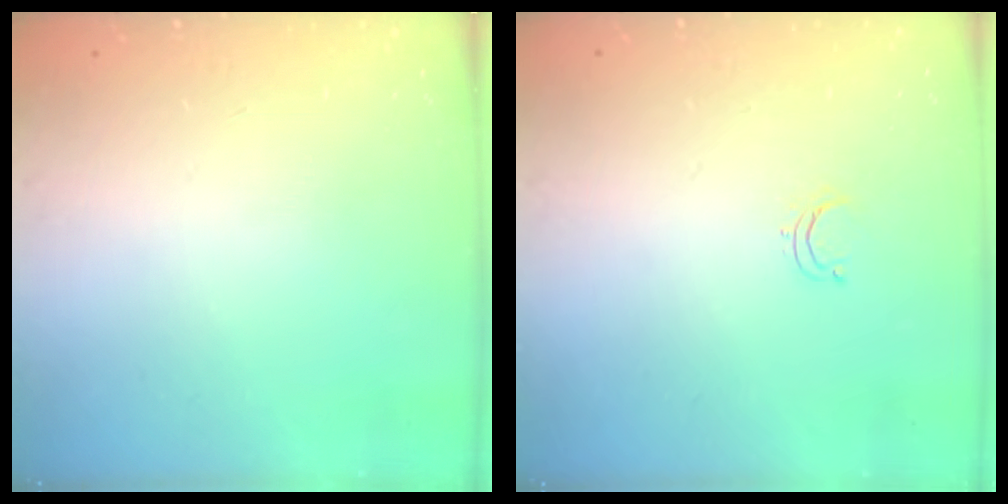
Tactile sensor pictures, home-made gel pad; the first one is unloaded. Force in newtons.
{"total": 2.8, "press": 2.8, "slide": 0.2}